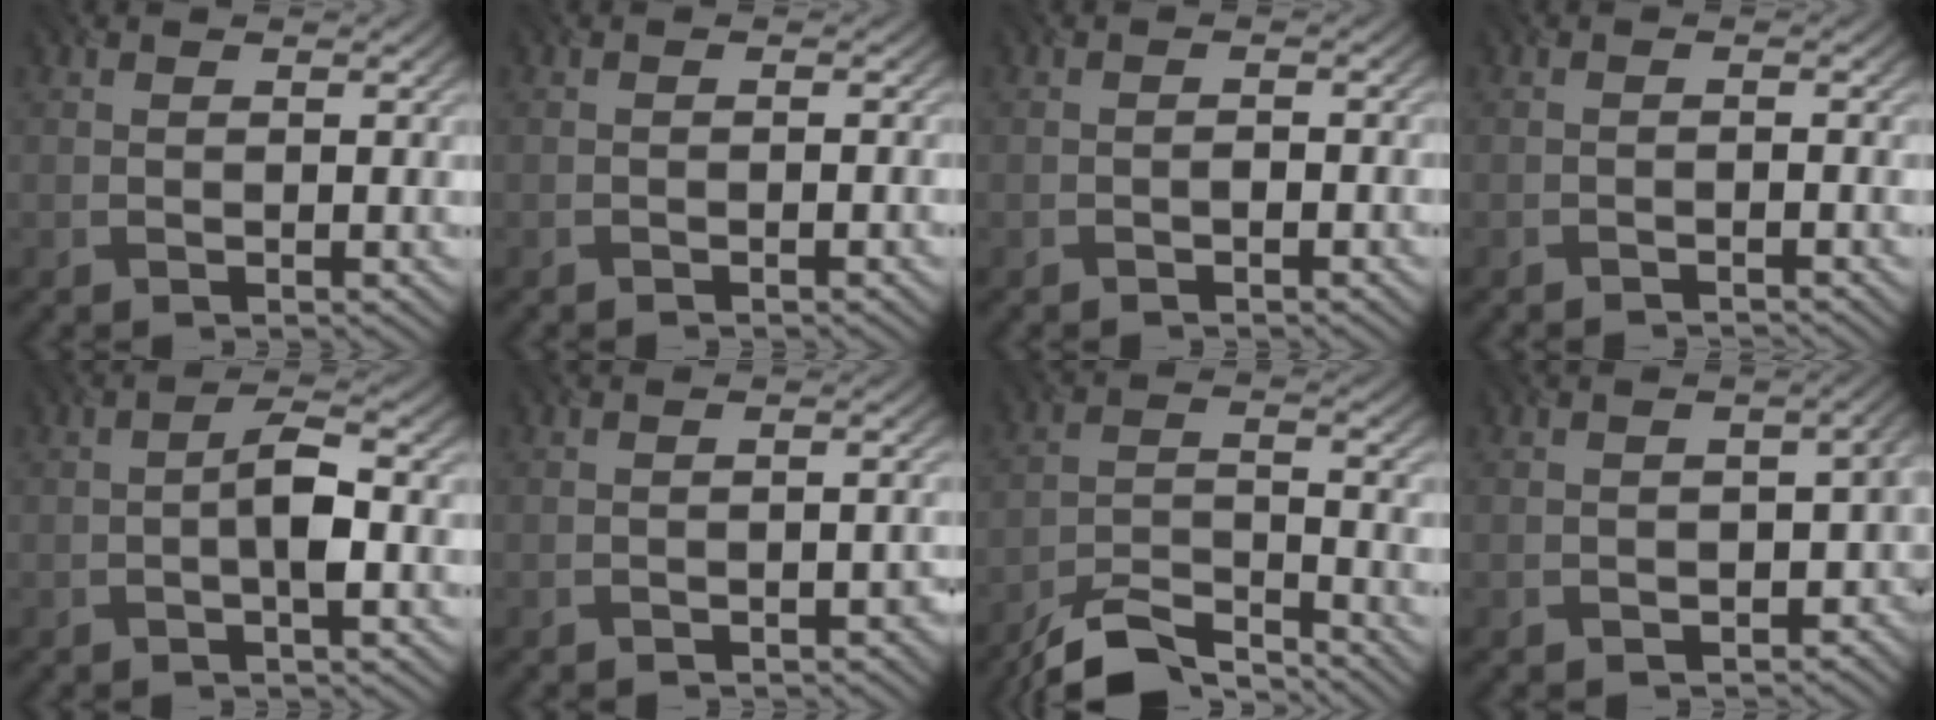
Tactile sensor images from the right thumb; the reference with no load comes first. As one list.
[{"total": 0.6, "force": [-0.6, 0.1, 0.2], "torque": [0.000, 0.000, -0.011]}, {"total": 1.0, "force": [-0.7, 0.3, 0.5], "torque": [-0.007, 0.002, -0.014]}, {"total": 1.3, "force": [-1.2, 0.1, 0.5], "torque": [-0.004, 0.001, -0.025]}, {"total": 3.6, "force": [-0.8, 0.9, 3.4], "torque": [-0.062, 0.010, -0.020]}, {"total": 2.0, "force": [-1.6, 0.5, 1.0], "torque": [-0.011, 0.004, -0.022]}, {"total": 8.0, "force": [-6.9, 1.6, 3.7], "torque": [-0.074, -0.005, -0.134]}, {"total": 5.9, "force": [-2.1, 4.1, 3.6], "torque": [-0.039, -0.034, -0.021]}]